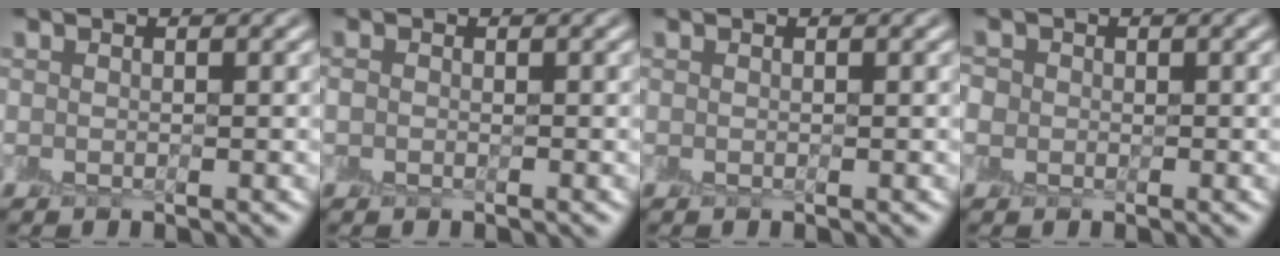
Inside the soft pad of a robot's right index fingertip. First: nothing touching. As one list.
[{"total": 0.6, "force": [0.0, 0.5, 0.2], "torque": [-0.006, 0.002, 0.001]}, {"total": 0.0}, {"total": 1.7, "force": [-0.2, 1.6, 0.3], "torque": [-0.006, 0.003, -0.007]}]